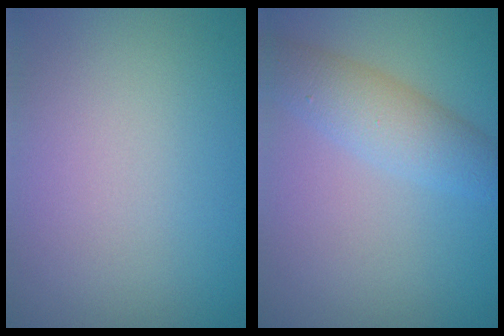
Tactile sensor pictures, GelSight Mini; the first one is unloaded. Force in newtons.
{"total": 3.8, "press": 3.8, "slide": 0.1}